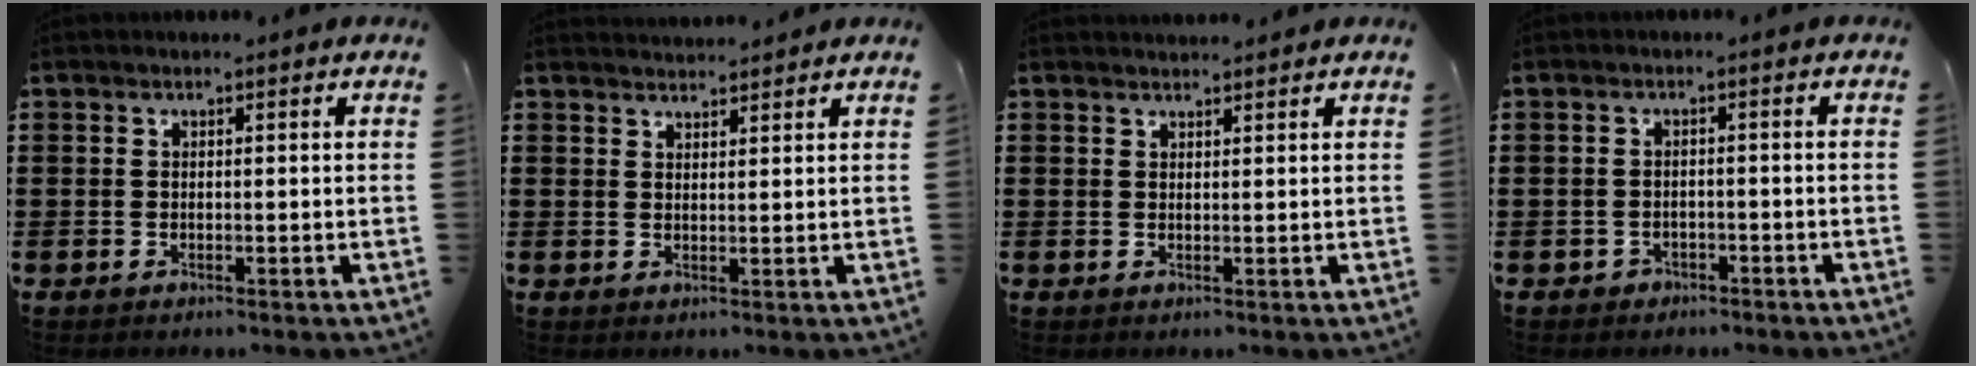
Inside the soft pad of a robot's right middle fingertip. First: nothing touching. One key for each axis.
{"total": 1.9, "fx": 1.9, "fy": 0.1, "fz": -0.1, "tx": -0.004, "ty": 0.003, "tz": 0.037}
{"total": 1.2, "fx": 1.2, "fy": 0.0, "fz": 0.1, "tx": -0.004, "ty": 0.000, "tz": 0.022}
{"total": 1.5, "fx": -1.3, "fy": 0.7, "fz": 0.1, "tx": -0.007, "ty": 0.003, "tz": -0.031}